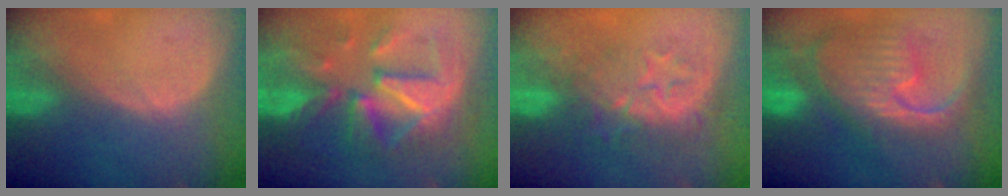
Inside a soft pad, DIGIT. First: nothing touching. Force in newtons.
{"total": 12.3, "press": 12.3, "slide": 1.2}
{"total": 9.2, "press": 8.1, "slide": 4.5}
{"total": 12.4, "press": 10.6, "slide": 6.5}